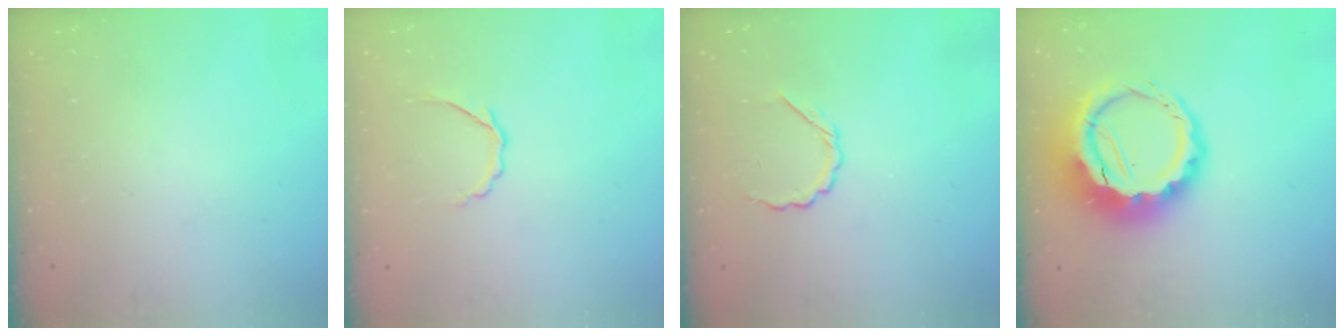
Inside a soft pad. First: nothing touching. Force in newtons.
{"total": 2.9, "press": 2.7, "slide": 0.8}
{"total": 4.2, "press": 4.0, "slide": 1.4}
{"total": 12.4, "press": 12.1, "slide": 2.6}